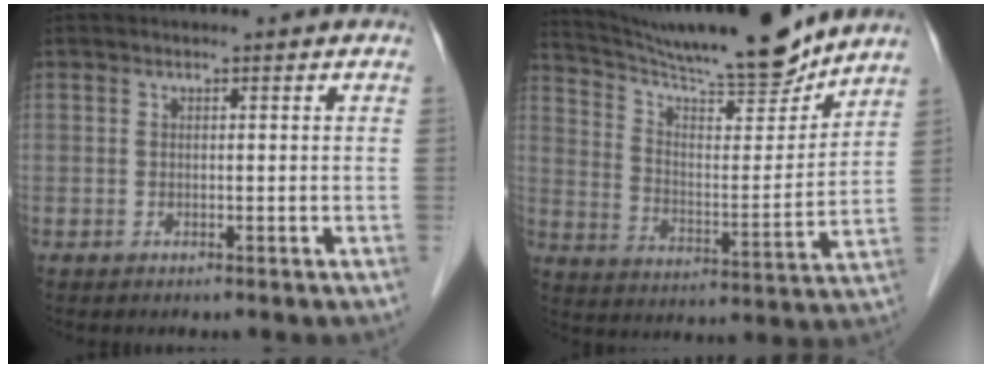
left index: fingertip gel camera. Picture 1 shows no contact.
{"total": 18.9, "force": [17.2, 0.9, 7.9], "torque": [-0.136, -0.015, 0.271]}